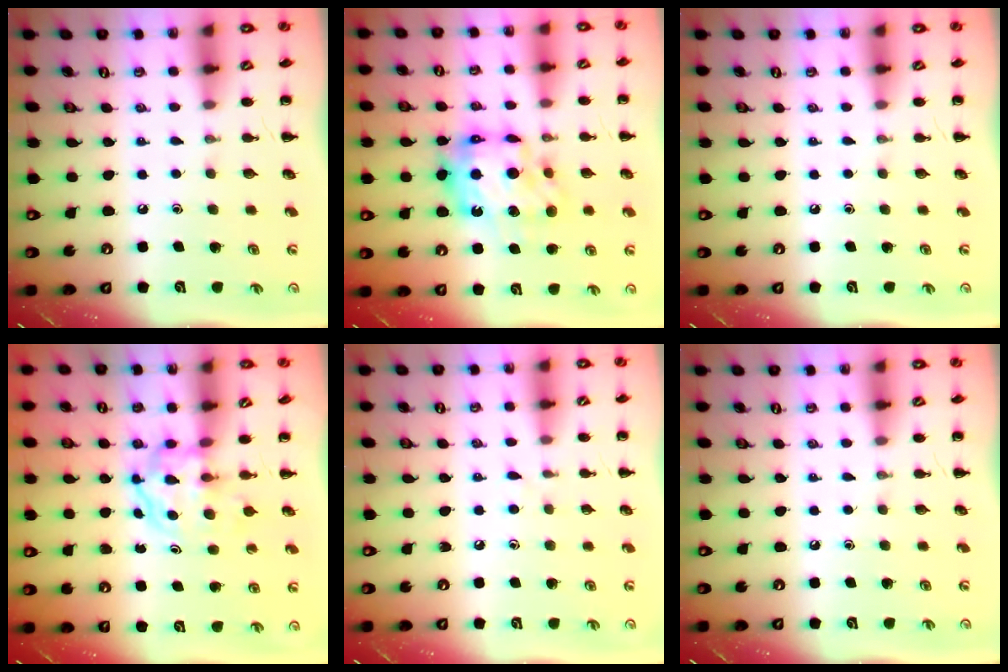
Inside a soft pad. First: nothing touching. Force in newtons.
{"total": 15.0, "press": 14.9, "slide": 1.5}
{"total": 0.0}
{"total": 3.9, "press": 3.9, "slide": 0.5}
{"total": 3.0, "press": 2.6, "slide": 1.4}
{"total": 0.0}